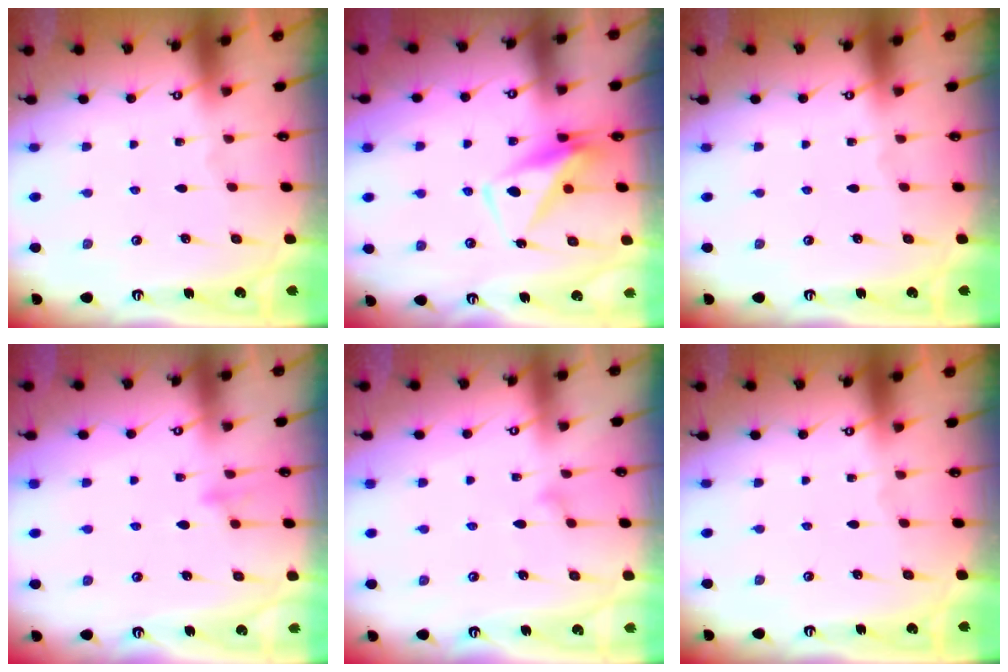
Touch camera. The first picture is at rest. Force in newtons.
{"total": 7.1, "press": 6.9, "slide": 1.5}
{"total": 0.0}
{"total": 8.5, "press": 8.5, "slide": 0.8}
{"total": 8.0, "press": 7.9, "slide": 0.5}
{"total": 0.0}